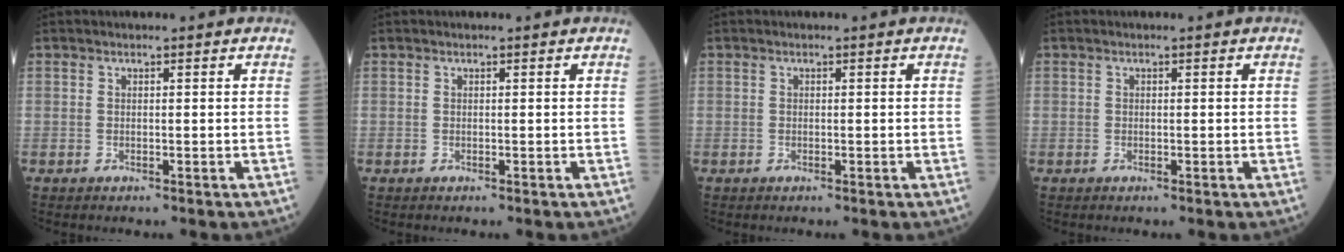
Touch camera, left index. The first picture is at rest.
{"total": 0.0}
{"total": 0.0}
{"total": 0.0}